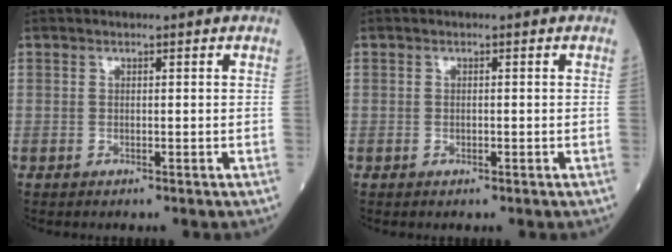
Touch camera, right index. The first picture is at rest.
{"total": 0.6, "force": [-0.2, 0.3, 0.5], "torque": [-0.012, -0.001, -0.003]}